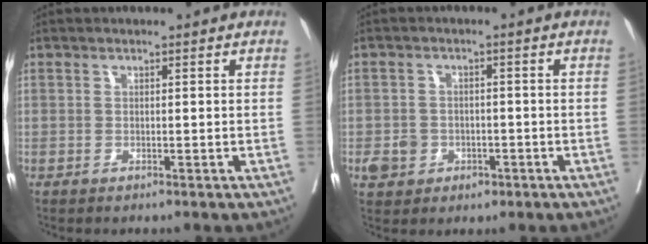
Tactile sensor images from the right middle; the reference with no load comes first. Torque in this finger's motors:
{"motor_torque": [0.41, -0.33, 0.04, 0.02]}